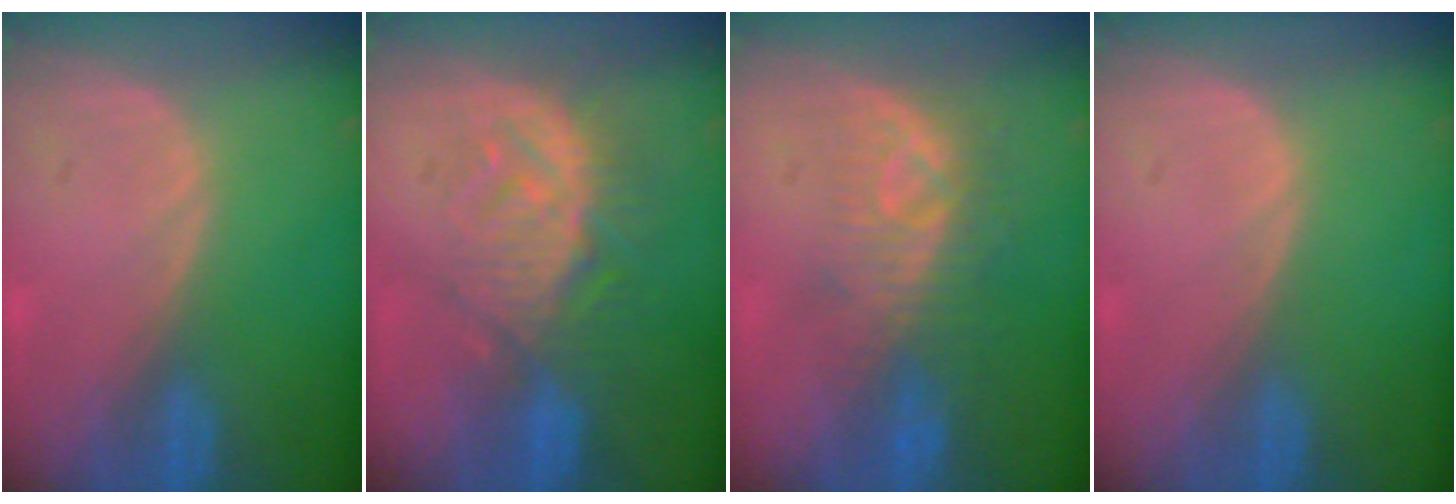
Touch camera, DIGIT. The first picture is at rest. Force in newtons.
{"total": 9.3, "press": 8.6, "slide": 3.6}
{"total": 8.1, "press": 7.5, "slide": 3.2}
{"total": 0.0}